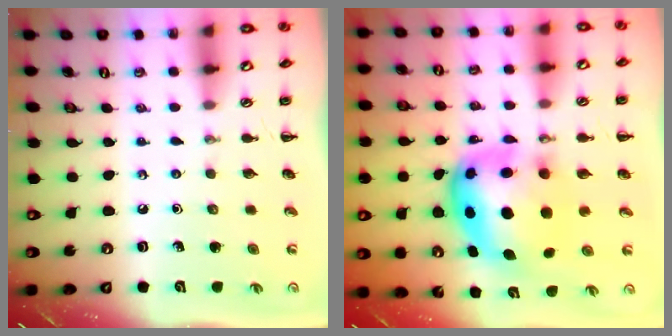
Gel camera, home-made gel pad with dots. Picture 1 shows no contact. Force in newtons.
{"total": 10.2, "press": 9.8, "slide": 2.8}